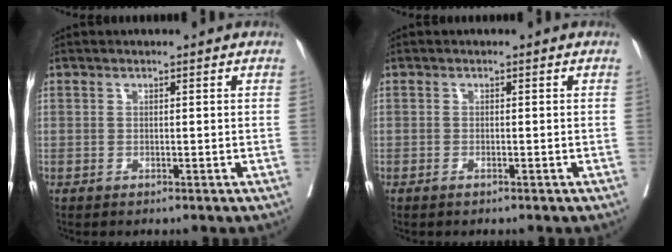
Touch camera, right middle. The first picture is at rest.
{"total": 0.7, "force": [-0.5, 0.1, 0.5], "torque": [-0.012, -0.001, -0.007]}